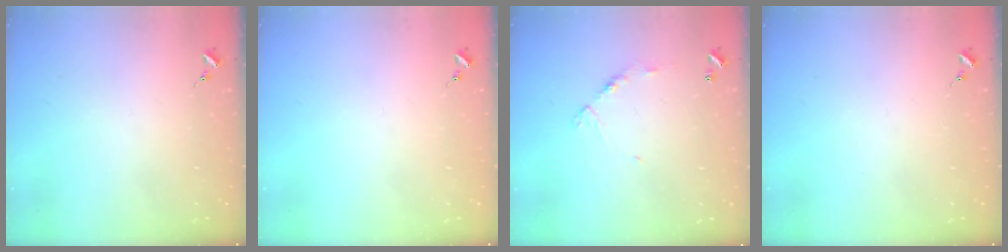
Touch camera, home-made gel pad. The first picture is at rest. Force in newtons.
{"total": 0.0}
{"total": 6.5, "press": 6.5, "slide": 0.4}
{"total": 0.0}